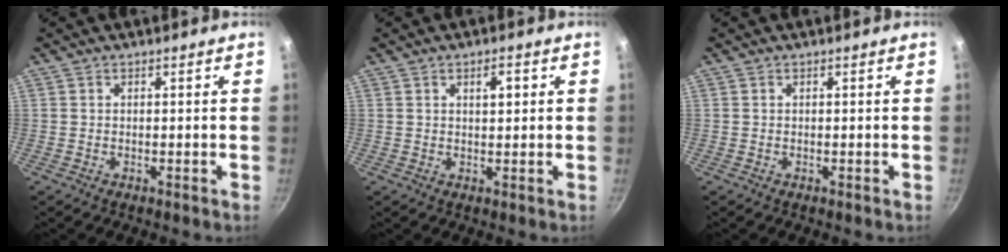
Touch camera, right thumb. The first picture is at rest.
{"total": 3.0, "force": [1.1, 1.3, 2.5], "torque": [-0.028, 0.002, 0.017]}
{"total": 0.0}